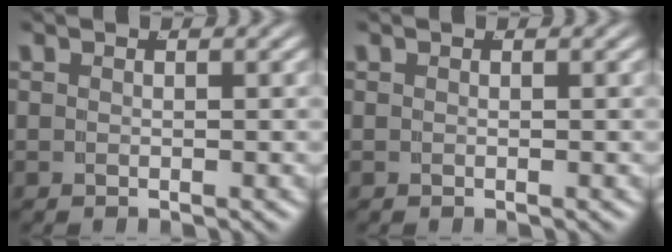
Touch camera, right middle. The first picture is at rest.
{"total": 0.0}